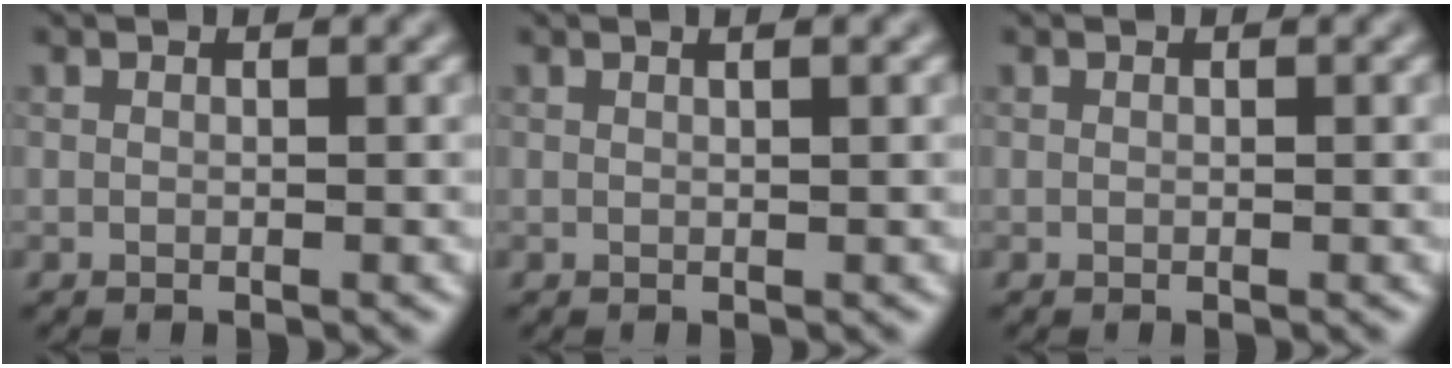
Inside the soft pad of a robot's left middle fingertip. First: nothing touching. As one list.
[{"total": 1.2, "force": [0.6, 0.3, 0.9], "torque": [-0.010, 0.001, 0.002]}, {"total": 0.0}]